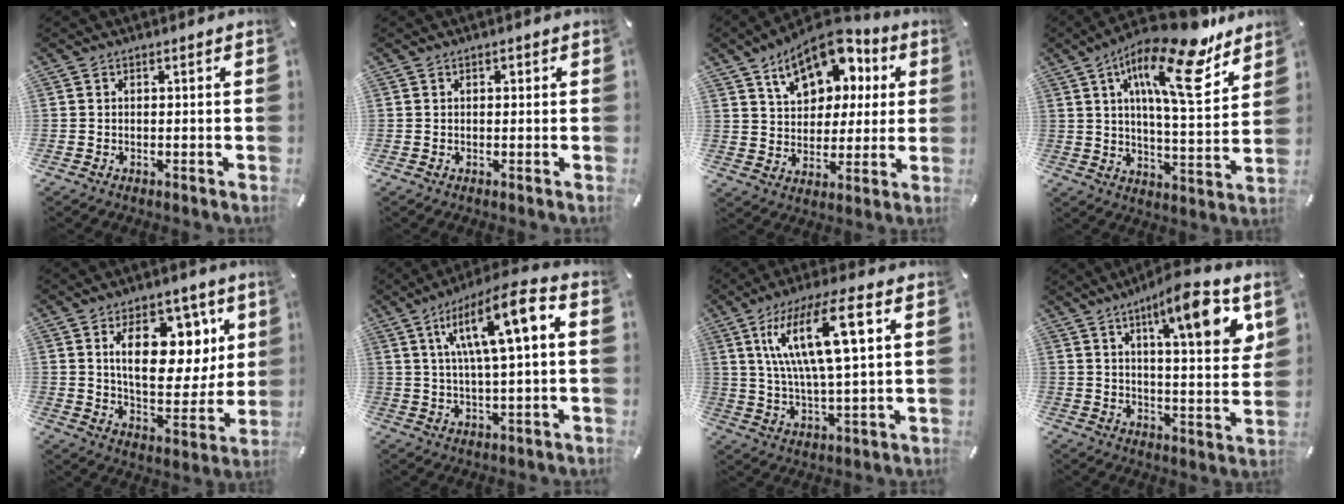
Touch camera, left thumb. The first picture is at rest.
{"total": 0.8, "force": [0.3, 0.6, 0.5], "torque": [-0.009, 0.003, 0.004]}
{"total": 15.0, "force": [8.3, 10.0, 7.6], "torque": [-0.121, -0.040, 0.150]}
{"total": 20.7, "force": [11.8, 6.7, 15.6], "torque": [-0.246, -0.064, 0.188]}
{"total": 17.2, "force": [7.0, 10.1, 12.0], "torque": [-0.171, -0.022, 0.118]}
{"total": 14.7, "force": [4.8, 3.6, 13.4], "torque": [-0.228, -0.004, 0.076]}
{"total": 16.6, "force": [6.3, 4.4, 14.7], "torque": [-0.301, 0.003, 0.097]}
{"total": 15.3, "force": [8.1, 3.4, 12.5], "torque": [-0.185, -0.037, 0.122]}